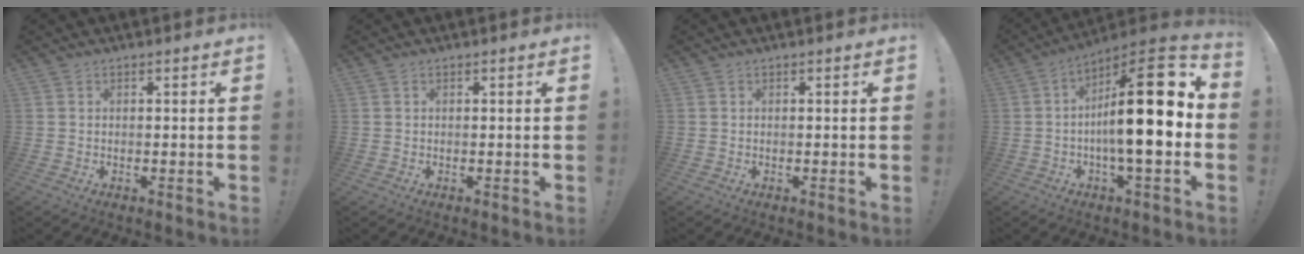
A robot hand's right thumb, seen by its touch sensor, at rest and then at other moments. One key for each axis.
{"total": 0.0}
{"total": 0.0}
{"total": 21.9, "fx": 0.1, "fy": 5.5, "fz": 21.2, "tx": -0.323, "ty": -0.004, "tz": -0.010}